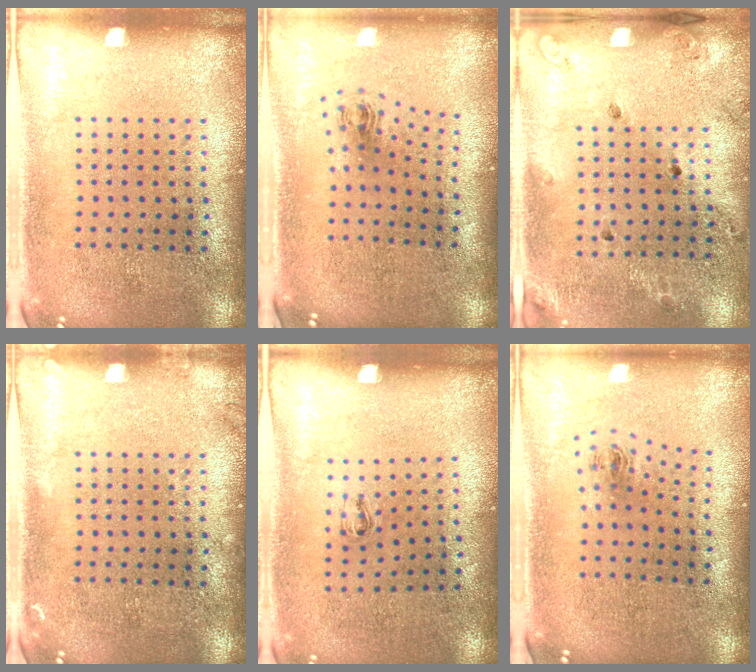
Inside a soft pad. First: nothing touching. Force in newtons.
{"total": 0.8, "press": 0.3, "slide": 0.7}
{"total": 1.6, "press": 1.3, "slide": 0.9}
{"total": 0.7, "press": 0.7, "slide": 0.2}
{"total": 0.6, "press": 0.2, "slide": 0.5}
{"total": 1.0, "press": 0.4, "slide": 0.9}